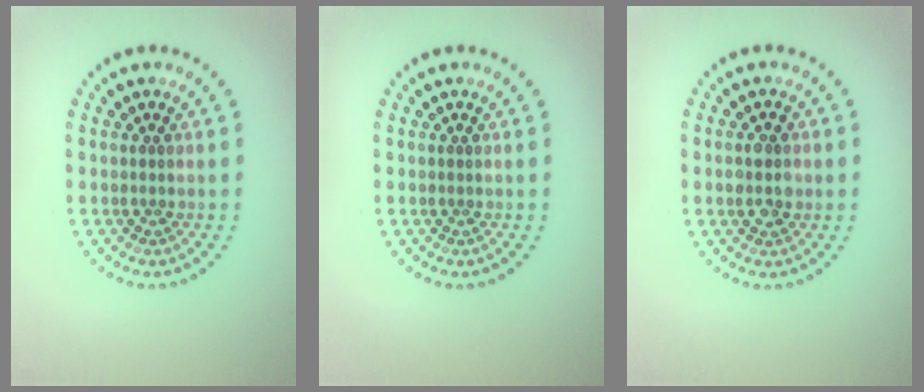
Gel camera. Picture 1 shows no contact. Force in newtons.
{"total": 0.0}
{"total": 2.7, "press": 2.7, "slide": 0.1}